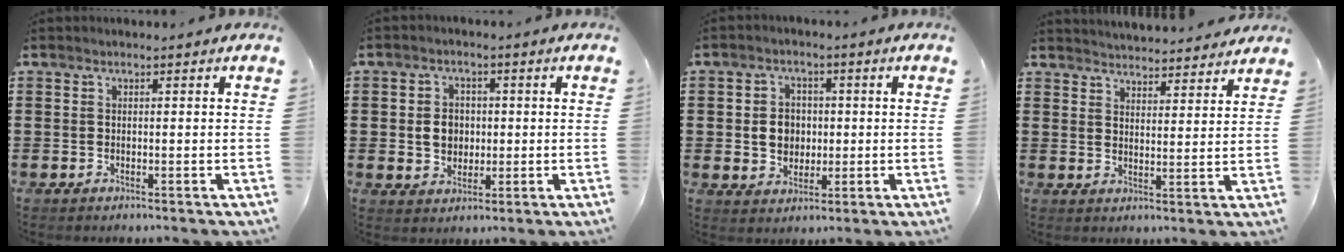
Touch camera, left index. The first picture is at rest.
{"total": 4.3, "force": [-0.1, 3.6, 2.3], "torque": [-0.047, 0.008, -0.007]}
{"total": 4.8, "force": [-0.1, 4.1, 2.4], "torque": [-0.042, 0.006, -0.009]}
{"total": 4.0, "force": [4.0, -0.2, -0.2], "torque": [-0.011, -0.023, 0.071]}